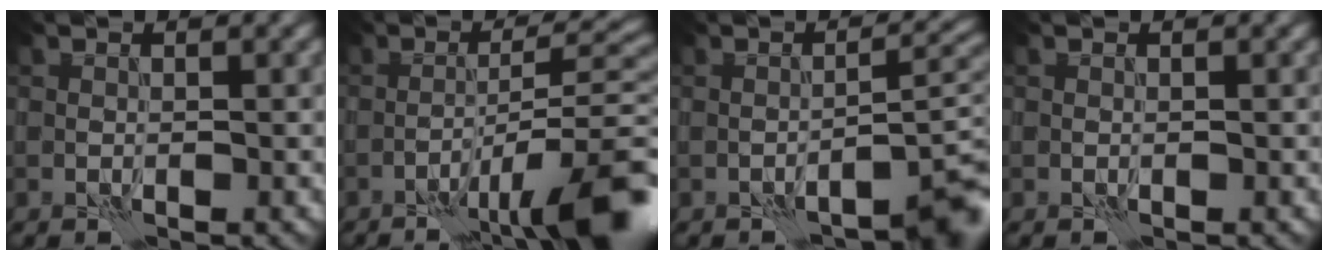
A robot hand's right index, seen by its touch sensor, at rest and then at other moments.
{"total": 10.4, "force": [-5.6, 1.7, 8.6], "torque": [-0.124, 0.013, -0.088]}
{"total": 4.7, "force": [-2.6, 1.0, 3.8], "torque": [-0.043, 0.013, -0.038]}
{"total": 0.0}